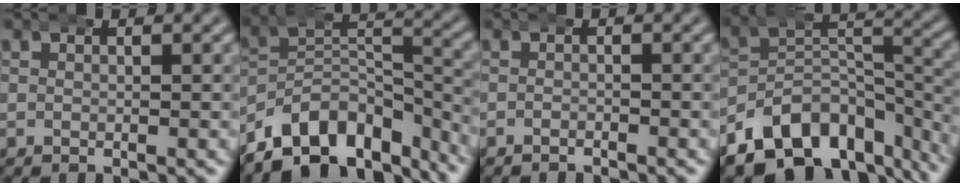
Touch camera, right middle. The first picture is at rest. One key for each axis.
{"total": 14.4, "fx": -9.5, "fy": 8.3, "fz": 7.0, "tx": -0.110, "ty": -0.040, "tz": -0.139}
{"total": 1.1, "fx": -1.1, "fy": 0.0, "fz": -0.1, "tx": 0.002, "ty": -0.004, "tz": -0.020}
{"total": 13.2, "fx": -8.1, "fy": 8.0, "fz": 6.7, "tx": -0.092, "ty": -0.025, "tz": -0.126}